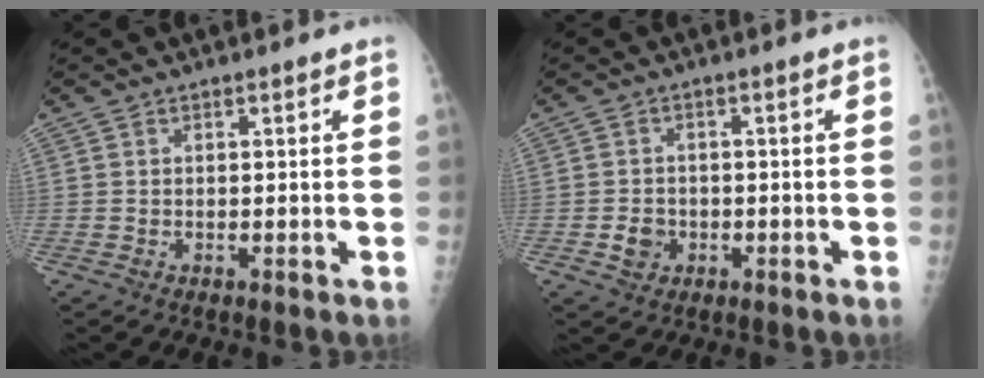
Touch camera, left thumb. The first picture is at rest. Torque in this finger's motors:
{"motor_torque": [0.35, -0.24, 0.34, 0.14, 0.04]}